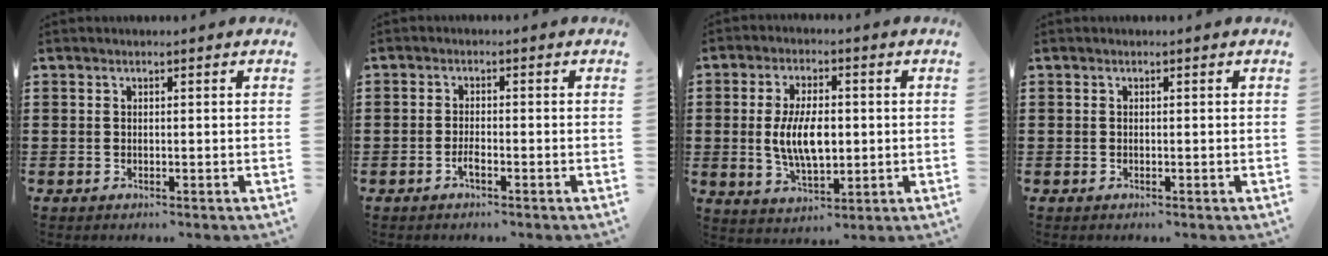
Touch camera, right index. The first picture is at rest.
{"total": 1.8, "force": [-1.1, 0.3, 1.4], "torque": [-0.029, -0.006, -0.018]}
{"total": 8.2, "force": [0.1, 4.0, 7.2], "torque": [-0.147, 0.000, -0.004]}
{"total": 0.0}